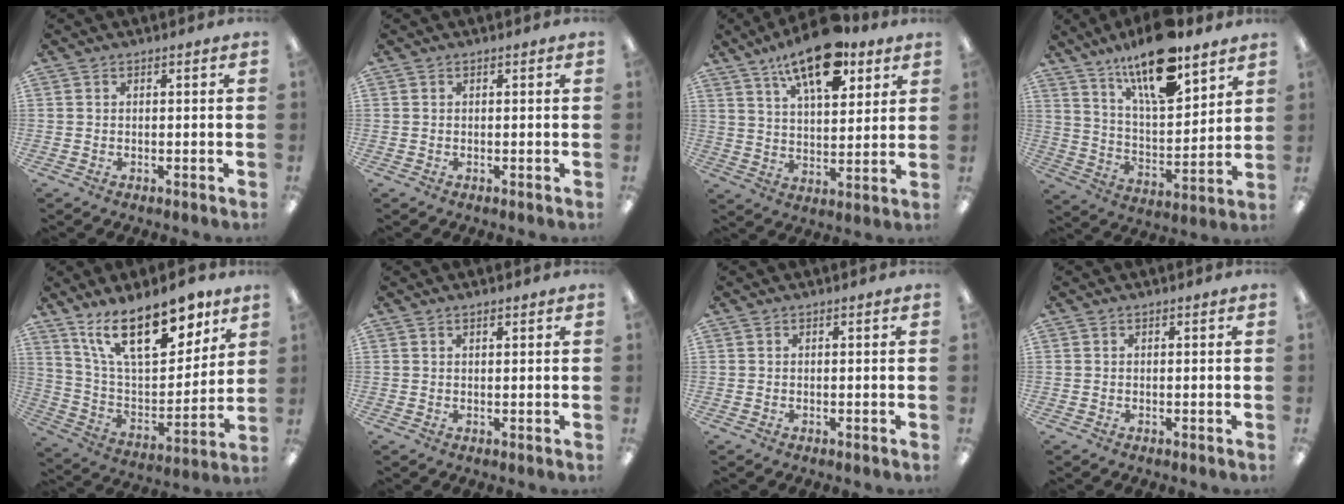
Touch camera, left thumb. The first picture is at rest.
{"total": 0.0}
{"total": 15.8, "force": [10.1, 6.8, 10.1], "torque": [-0.160, -0.043, 0.170]}
{"total": 18.3, "force": [13.6, 5.6, 10.8], "torque": [-0.177, -0.080, 0.226]}
{"total": 21.5, "force": [13.9, 9.3, 13.6], "torque": [-0.224, -0.072, 0.240]}
{"total": 0.9, "force": [0.7, 0.3, 0.5], "torque": [-0.011, 0.000, 0.013]}
{"total": 0.0}
{"total": 0.0}